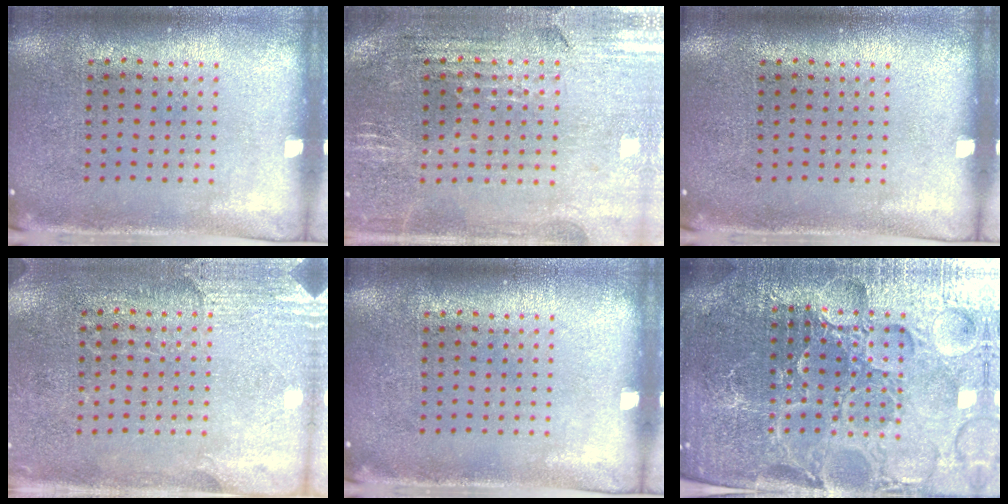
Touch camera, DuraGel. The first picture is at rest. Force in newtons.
{"total": 1.3, "press": 1.3, "slide": 0.3}
{"total": 0.0}
{"total": 2.7, "press": 2.4, "slide": 1.1}
{"total": 0.0}
{"total": 6.0, "press": 5.4, "slide": 2.7}